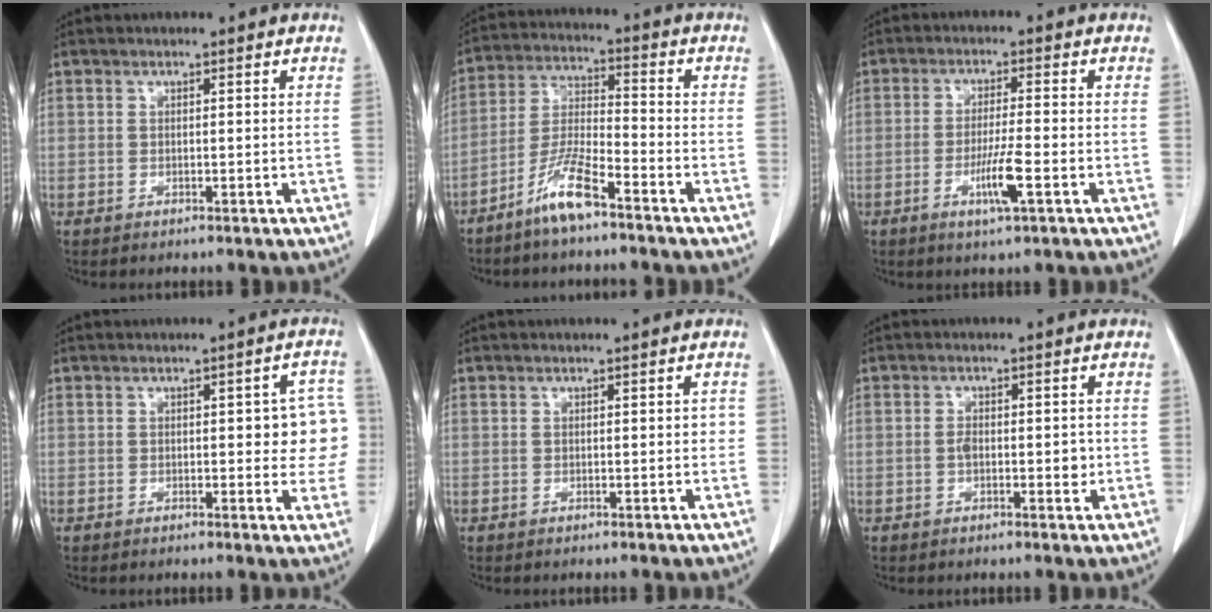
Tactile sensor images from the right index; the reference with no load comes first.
{"total": 8.4, "force": [-5.9, 1.0, 5.8], "torque": [-0.127, -0.012, -0.121]}
{"total": 5.7, "force": [-2.2, 0.0, 5.3], "torque": [-0.099, -0.010, -0.041]}
{"total": 6.9, "force": [0.4, 2.6, 6.4], "torque": [-0.052, 0.016, 0.001]}
{"total": 1.2, "force": [0.1, 0.6, 1.1], "torque": [-0.010, 0.002, 0.001]}
{"total": 3.2, "force": [-0.4, 1.5, 2.8], "torque": [-0.044, 0.002, -0.005]}